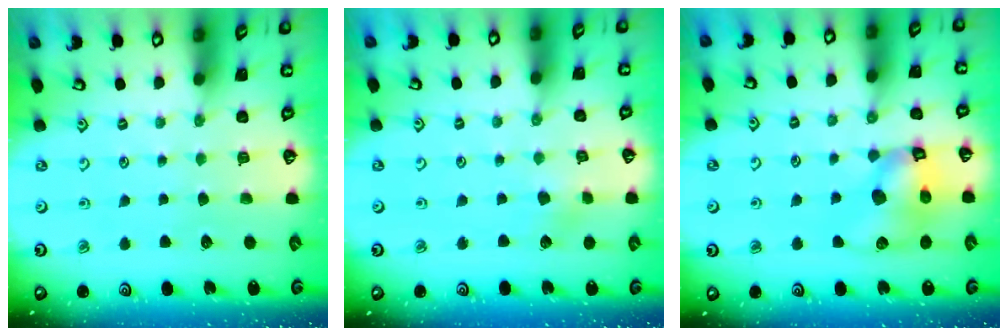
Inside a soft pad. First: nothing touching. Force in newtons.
{"total": 2.6, "press": 2.6, "slide": 0.4}
{"total": 11.6, "press": 11.5, "slide": 1.7}